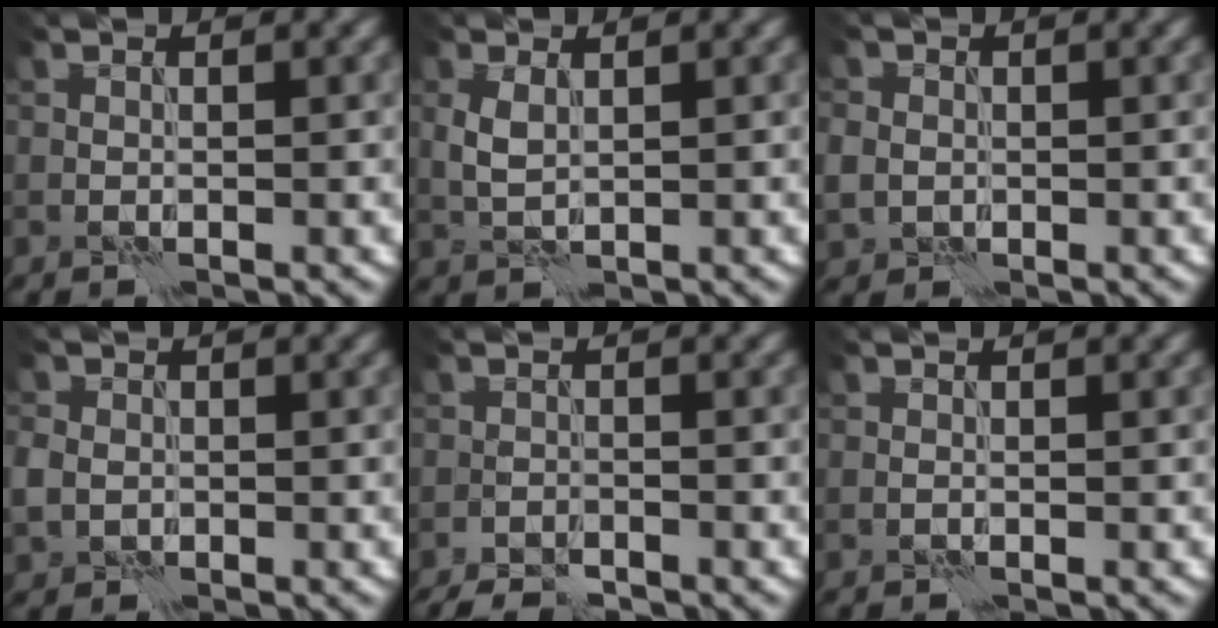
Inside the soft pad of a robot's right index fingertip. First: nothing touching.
{"total": 1.8, "force": [1.0, 0.8, 1.3], "torque": [-0.037, 0.000, 0.023]}
{"total": 3.0, "force": [0.3, 2.7, 1.2], "torque": [-0.030, 0.005, 0.006]}
{"total": 2.4, "force": [0.0, 2.2, 1.1], "torque": [-0.028, 0.003, -0.002]}
{"total": 2.7, "force": [-2.3, 0.8, 1.0], "torque": [-0.023, -0.003, -0.041]}
{"total": 0.0}